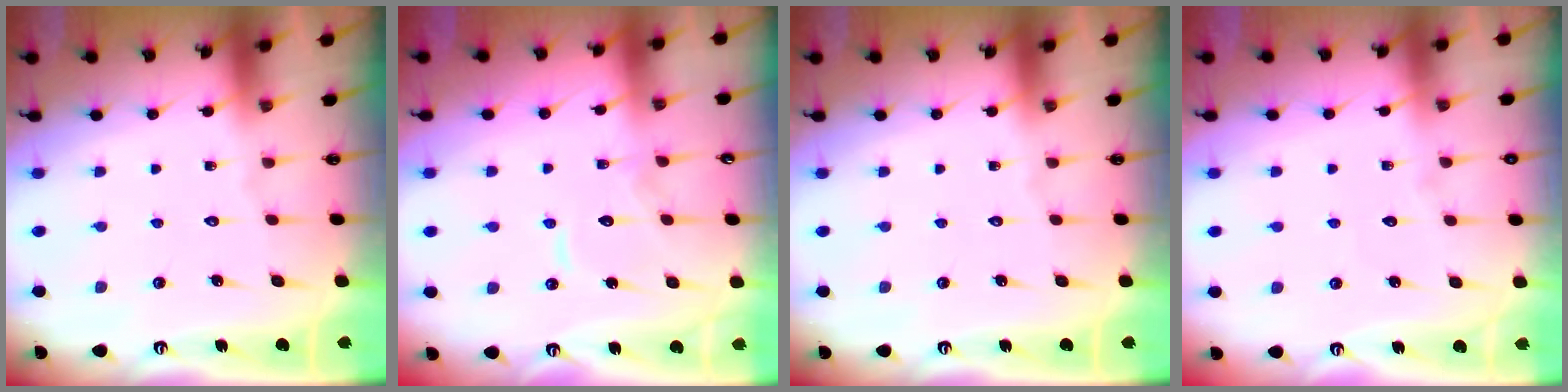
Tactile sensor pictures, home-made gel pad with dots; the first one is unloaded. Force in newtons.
{"total": 9.5, "press": 9.4, "slide": 0.7}
{"total": 0.0}
{"total": 2.8, "press": 2.8, "slide": 0.3}